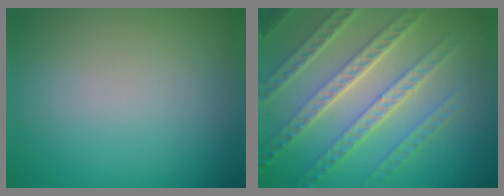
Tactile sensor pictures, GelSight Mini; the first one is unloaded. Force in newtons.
{"total": 7.9, "press": 5.7, "slide": 5.5}